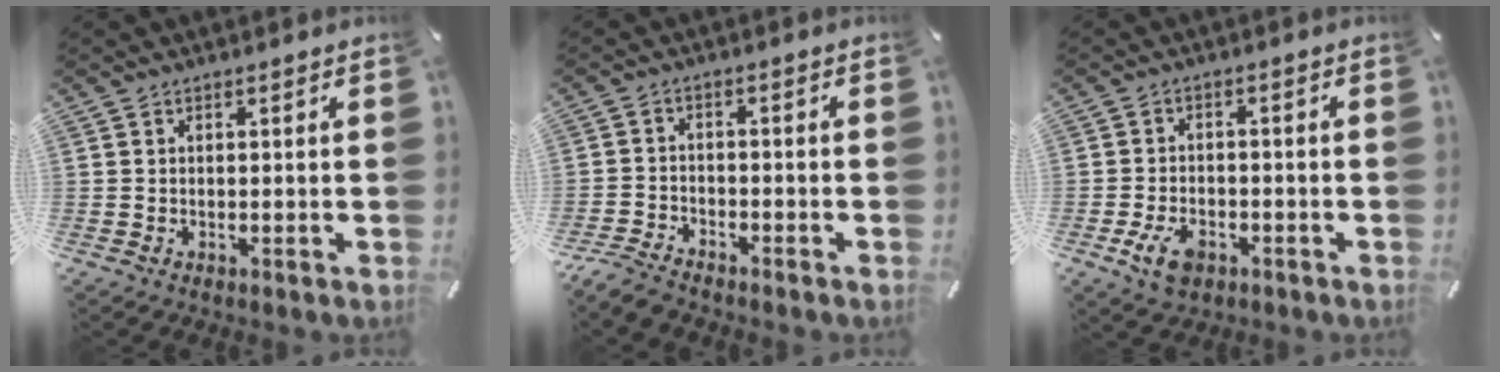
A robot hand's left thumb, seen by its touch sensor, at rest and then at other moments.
{"total": 4.7, "force": [-4.3, 1.3, 1.2], "torque": [-0.038, 0.015, -0.088]}
{"total": 6.2, "force": [-3.1, 3.9, 3.7], "torque": [-0.083, 0.013, -0.058]}